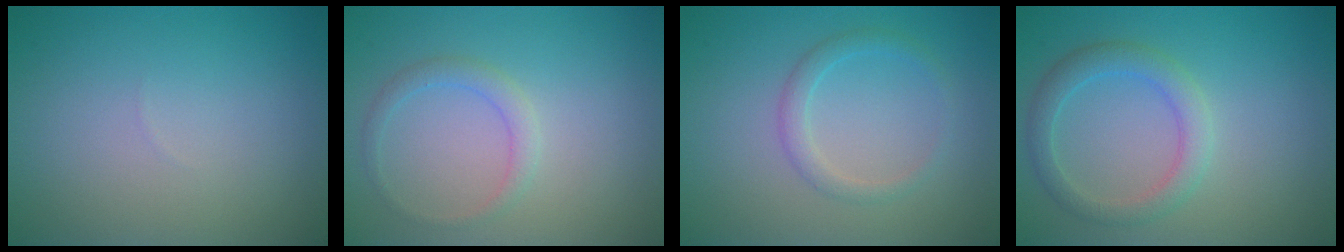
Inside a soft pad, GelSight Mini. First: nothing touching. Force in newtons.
{"total": 1.6, "press": 1.6, "slide": 0.2}
{"total": 1.7, "press": 1.7, "slide": 0.1}
{"total": 2.9, "press": 2.9, "slide": 0.2}